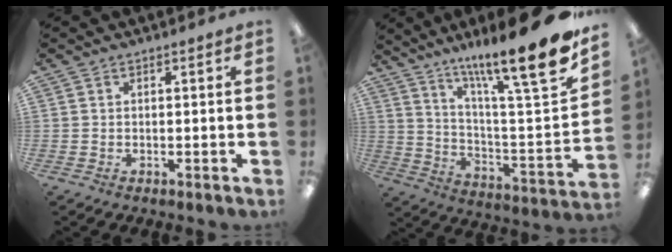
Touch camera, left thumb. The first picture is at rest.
{"total": 23.2, "force": [15.9, 2.3, 16.8], "torque": [-0.241, -0.117, 0.243]}